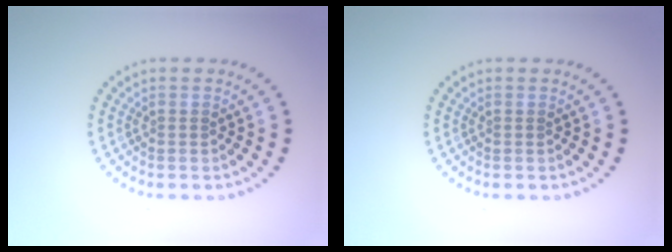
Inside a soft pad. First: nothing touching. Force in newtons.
{"total": 0.0}